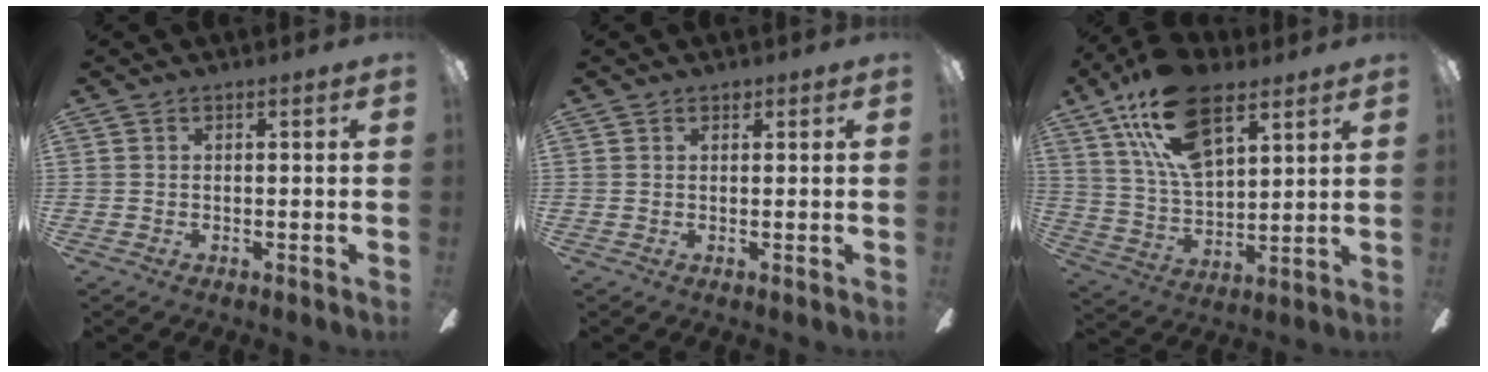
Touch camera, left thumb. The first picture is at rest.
{"total": 0.9, "force": [0.8, 0.4, 0.1], "torque": [-0.004, 0.000, 0.015]}
{"total": 19.2, "force": [11.5, 9.4, 12.2], "torque": [-0.229, -0.039, 0.205]}